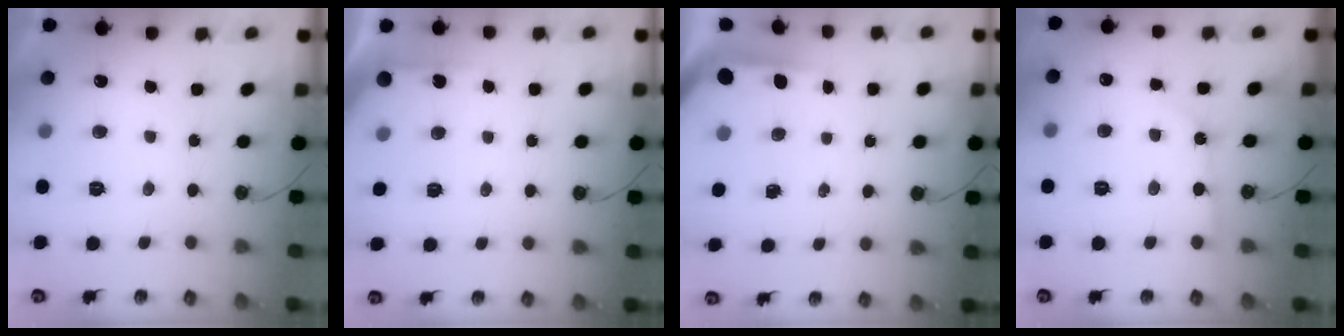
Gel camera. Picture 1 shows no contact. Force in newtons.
{"total": 3.5, "press": 3.5, "slide": 0.4}
{"total": 3.8, "press": 3.8, "slide": 0.4}
{"total": 1.9, "press": 1.9, "slide": 0.2}